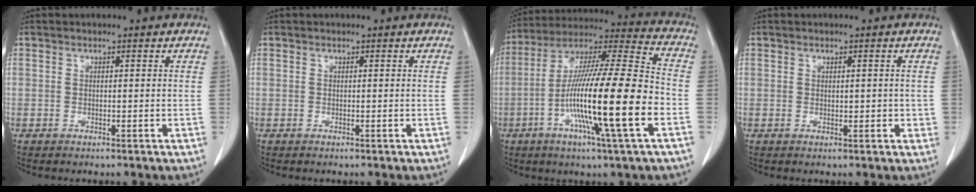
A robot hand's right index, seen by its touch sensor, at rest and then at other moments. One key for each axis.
{"total": 0.0}
{"total": 21.1, "fx": -5.8, "fy": 0.3, "fz": 20.3, "tx": -0.367, "ty": -0.015, "tz": -0.109}
{"total": 1.5, "fx": 0.1, "fy": 0.9, "fz": 1.3, "tx": -0.017, "ty": -0.002, "tz": 0.004}